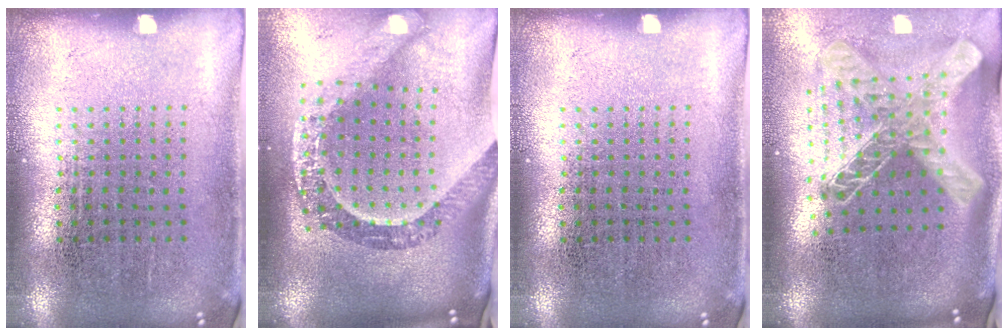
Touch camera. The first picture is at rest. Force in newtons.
{"total": 3.2, "press": 2.4, "slide": 2.2}
{"total": 0.0}
{"total": 2.8, "press": 2.0, "slide": 2.0}